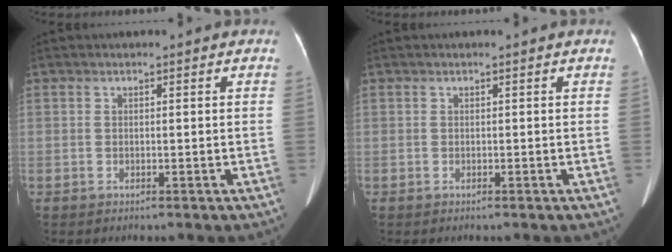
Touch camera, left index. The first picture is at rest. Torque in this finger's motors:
{"motor_torque": [-0.01, 0.01, 0.00, 0.00]}